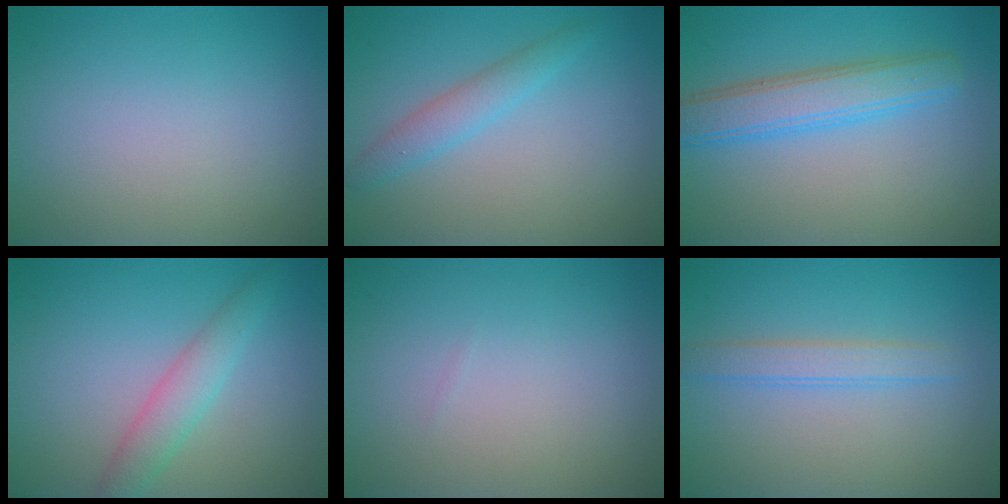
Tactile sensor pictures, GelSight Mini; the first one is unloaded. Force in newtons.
{"total": 2.2, "press": 2.2, "slide": 0.3}
{"total": 4.5, "press": 4.5, "slide": 0.1}
{"total": 2.9, "press": 2.9, "slide": 0.1}
{"total": 0.0}
{"total": 2.0, "press": 2.0, "slide": 0.1}